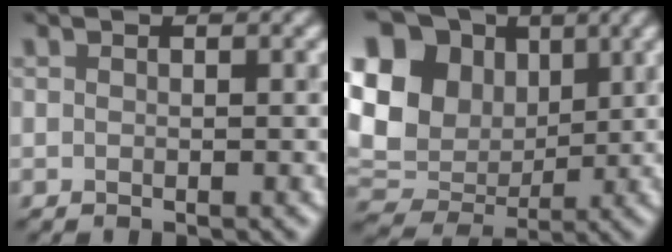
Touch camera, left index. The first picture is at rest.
{"total": 13.5, "force": [3.5, 10.9, 7.1], "torque": [-0.180, 0.028, 0.057]}